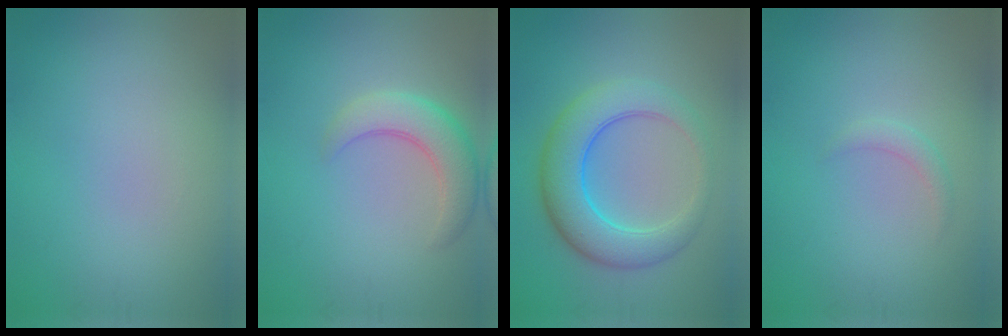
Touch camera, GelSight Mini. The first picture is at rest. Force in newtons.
{"total": 4.1, "press": 4.1, "slide": 0.3}
{"total": 6.5, "press": 6.5, "slide": 0.1}
{"total": 1.1, "press": 1.1, "slide": 0.1}